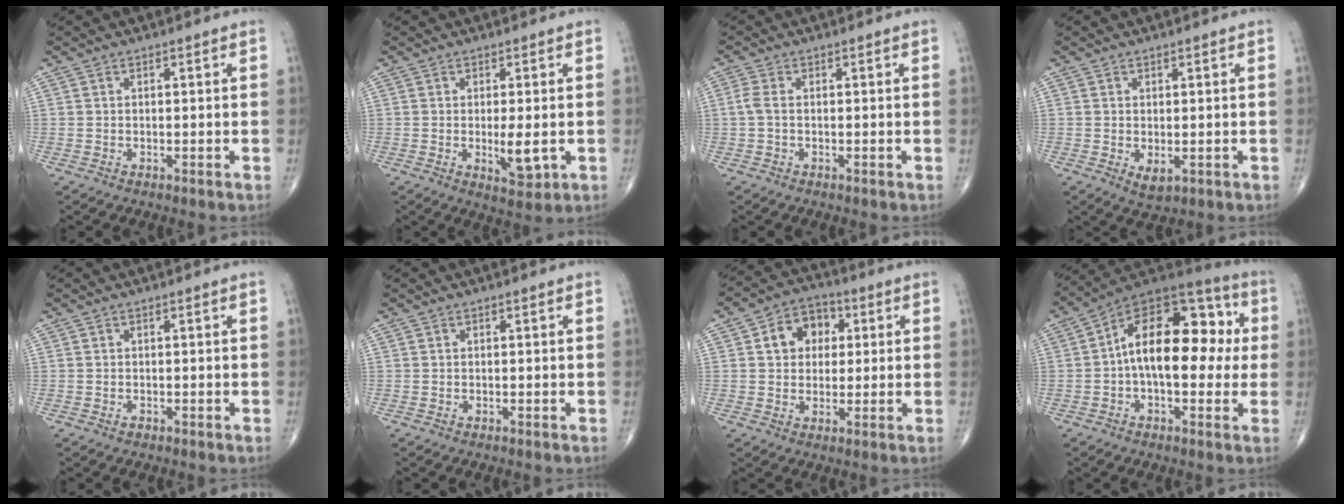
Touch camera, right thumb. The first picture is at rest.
{"total": 5.2, "force": [-0.6, 1.8, 4.8], "torque": [-0.074, -0.014, -0.005]}
{"total": 2.1, "force": [-0.1, 1.1, 1.9], "torque": [-0.049, 0.002, -0.006]}
{"total": 2.6, "force": [-0.5, 1.4, 2.2], "torque": [-0.032, -0.006, 0.001]}
{"total": 0.5, "force": [-0.3, 0.4, 0.2], "torque": [-0.003, 0.001, -0.006]}
{"total": 0.0}
{"total": 8.7, "force": [2.0, 6.8, 5.0], "torque": [-0.046, 0.011, 0.025]}
{"total": 19.9, "force": [1.1, 10.7, 16.7], "torque": [-0.226, 0.045, 0.005]}